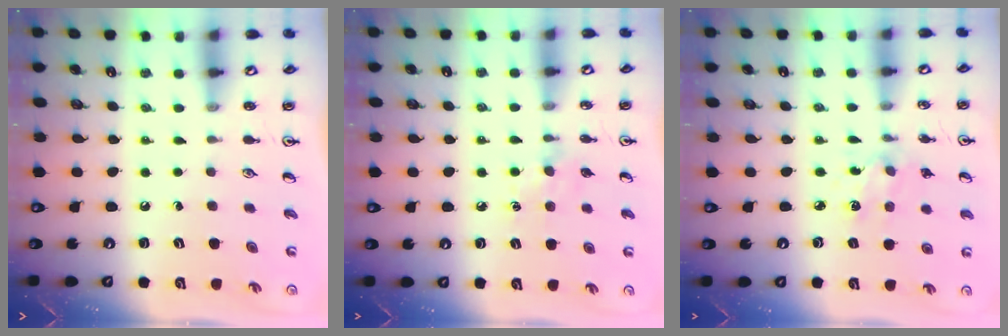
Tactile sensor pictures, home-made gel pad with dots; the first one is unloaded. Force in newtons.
{"total": 5.2, "press": 5.1, "slide": 0.9}
{"total": 2.5, "press": 2.4, "slide": 0.7}